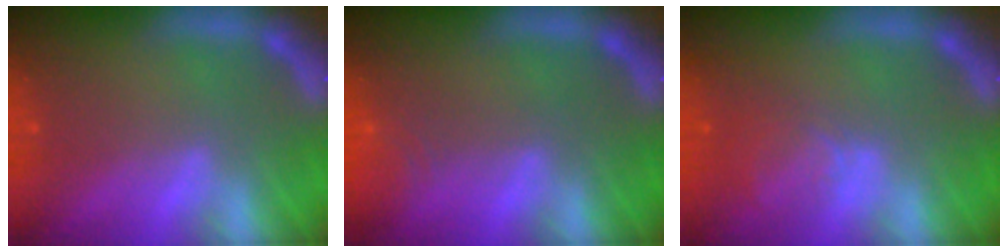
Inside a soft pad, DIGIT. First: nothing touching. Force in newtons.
{"total": 3.0}
{"total": 2.9}